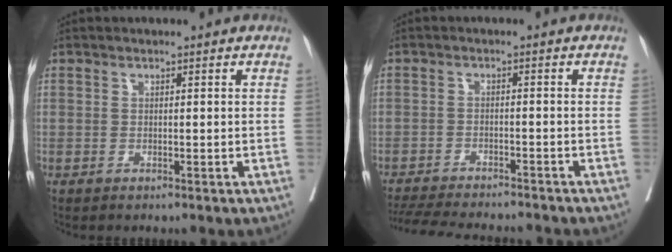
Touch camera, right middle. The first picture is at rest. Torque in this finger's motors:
{"motor_torque": [0.21, -0.40, 0.11, 0.03]}